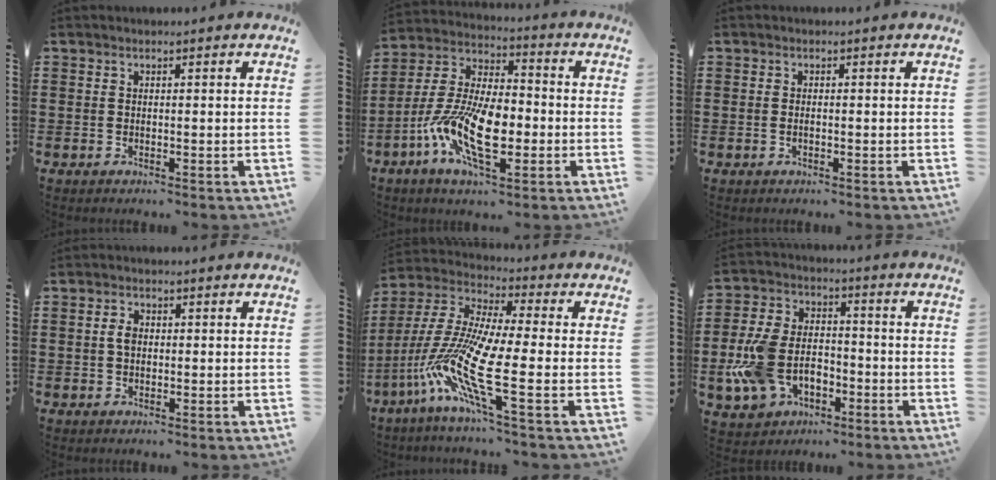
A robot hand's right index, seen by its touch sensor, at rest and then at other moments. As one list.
[{"total": 12.2, "force": [-4.0, 5.7, 10.1], "torque": [-0.239, -0.009, -0.078]}, {"total": 0.7, "force": [-0.2, 0.2, 0.7], "torque": [-0.014, -0.003, -0.003]}, {"total": 2.1, "force": [0.2, 1.3, 1.6], "torque": [-0.033, 0.006, 0.002]}, {"total": 14.6, "force": [-5.6, 2.6, 13.2], "torque": [-0.312, -0.022, -0.119]}, {"total": 9.5, "force": [-2.9, 6.6, 6.2], "torque": [-0.165, 0.011, -0.058]}]